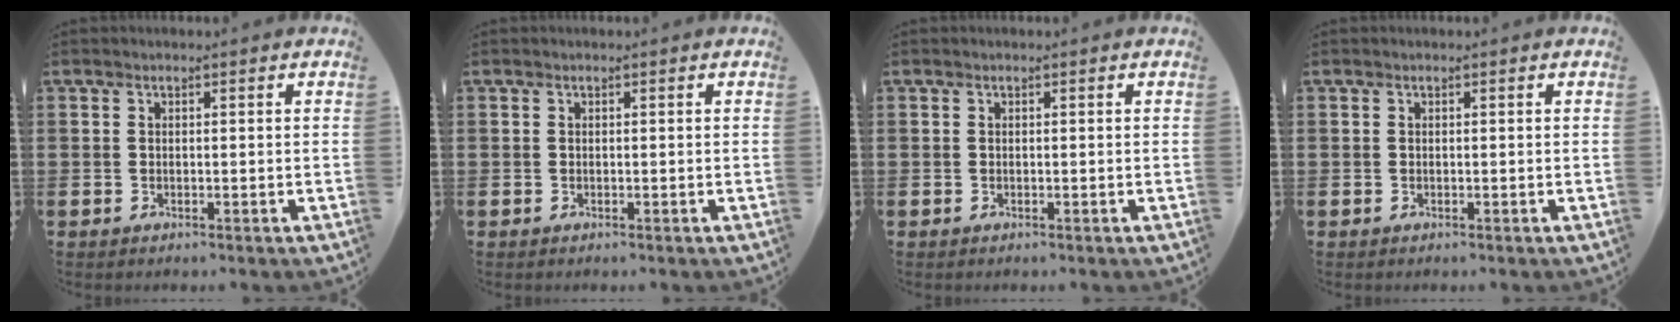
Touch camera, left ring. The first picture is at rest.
{"total": 0.0}
{"total": 0.0}
{"total": 0.0}